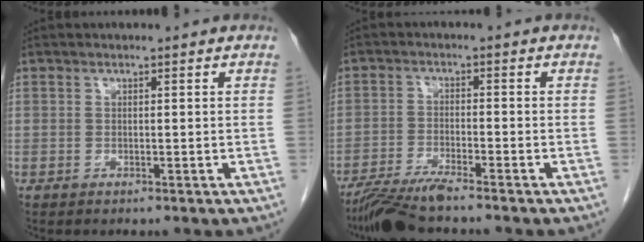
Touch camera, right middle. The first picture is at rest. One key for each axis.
{"total": 6.4, "fx": -5.6, "fy": -0.4, "fz": 3.2, "tx": -0.057, "ty": -0.024, "tz": -0.104}